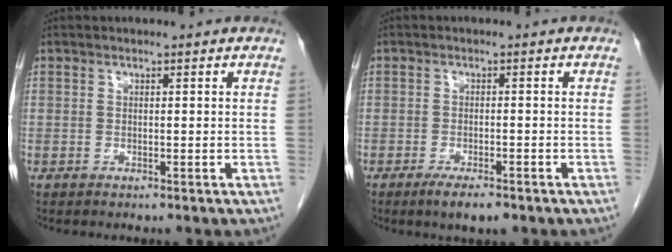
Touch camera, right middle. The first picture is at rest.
{"total": 3.8, "force": [-2.6, 0.8, 2.7], "torque": [-0.048, -0.006, -0.040]}